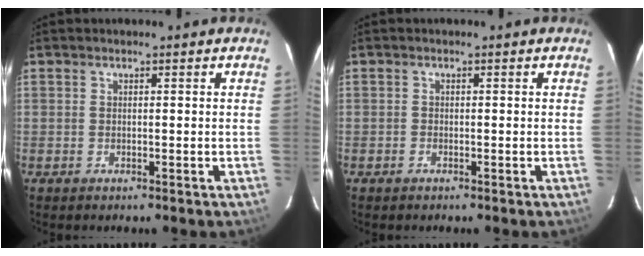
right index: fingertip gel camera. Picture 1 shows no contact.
{"total": 0.6, "force": [-0.5, 0.4, 0.0], "torque": [-0.002, 0.002, -0.011]}